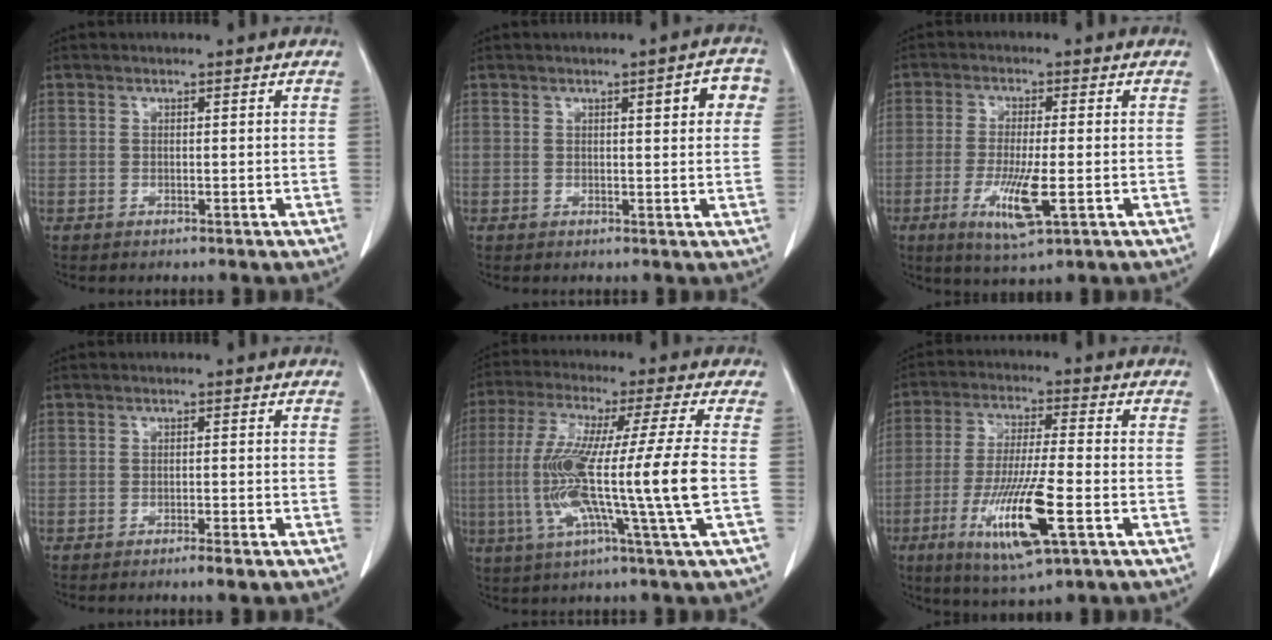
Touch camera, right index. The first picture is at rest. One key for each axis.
{"total": 4.5, "fx": 1.5, "fy": 1.1, "fz": 4.1, "tx": -0.048, "ty": 0.010, "tz": 0.016}
{"total": 7.8, "fx": -2.4, "fy": 0.9, "fz": 7.4, "tx": -0.138, "ty": -0.019, "tz": -0.036}
{"total": 1.9, "fx": -1.4, "fy": 0.0, "fz": 1.3, "tx": -0.022, "ty": -0.004, "tz": -0.020}
{"total": 15.8, "fx": -2.1, "fy": -2.0, "fz": 15.5, "tx": -0.292, "ty": -0.013, "tz": -0.043}
{"total": 13.9, "fx": -5.0, "fy": 1.3, "fz": 12.9, "tx": -0.250, "ty": -0.027, "tz": -0.082}